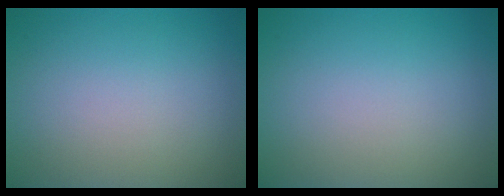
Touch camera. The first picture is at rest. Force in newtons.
{"total": 0.0}